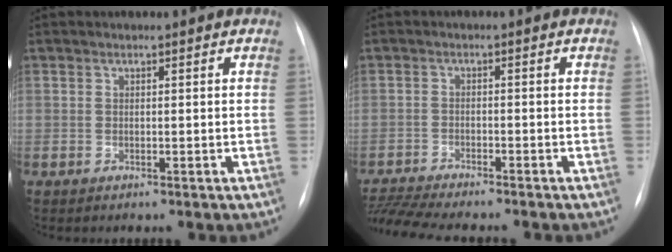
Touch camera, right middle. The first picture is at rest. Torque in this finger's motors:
{"motor_torque": [0.09, -0.15, 0.07, 0.02]}